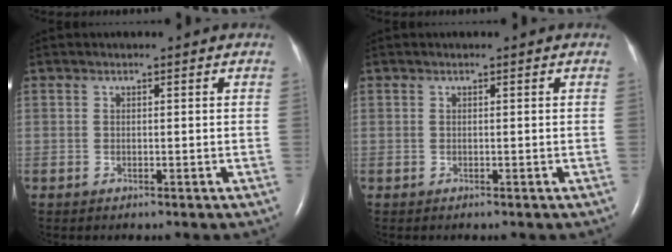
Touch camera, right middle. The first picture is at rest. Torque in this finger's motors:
{"motor_torque": [-0.15, 0.05, -0.04, 0.00]}